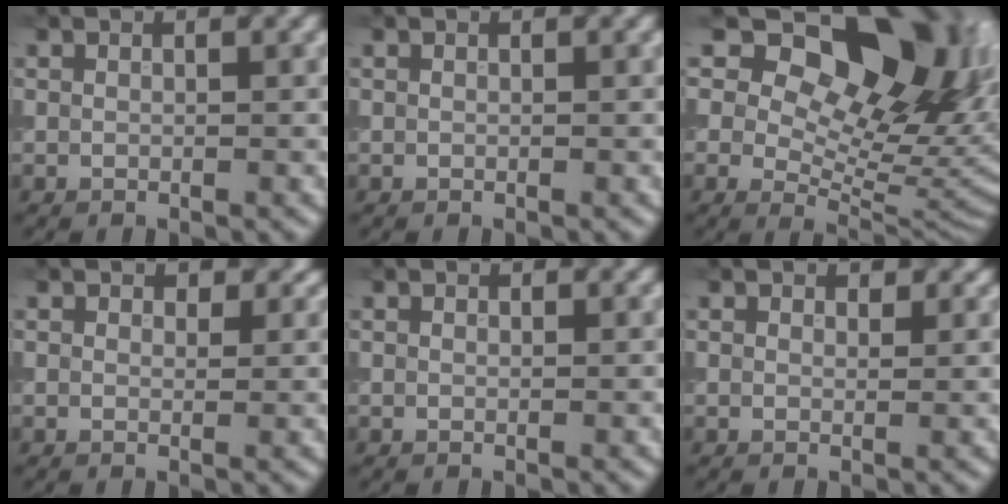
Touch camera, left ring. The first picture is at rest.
{"total": 0.0}
{"total": 16.0, "force": [7.6, 9.3, 10.6], "torque": [-0.126, 0.033, 0.115]}
{"total": 1.1, "force": [0.7, 0.7, 0.4], "torque": [-0.003, -0.005, 0.007]}
{"total": 0.0}
{"total": 0.8, "force": [0.7, 0.4, 0.2], "torque": [-0.001, -0.004, 0.007]}